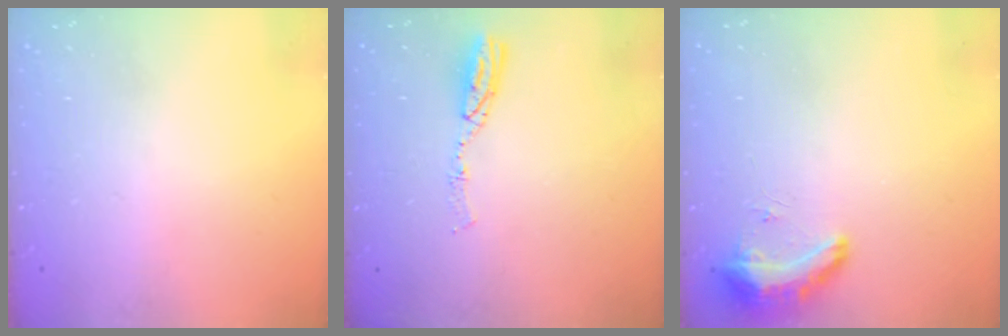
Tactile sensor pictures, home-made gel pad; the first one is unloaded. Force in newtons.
{"total": 5.0, "press": 5.0, "slide": 0.2}
{"total": 17.3, "press": 10.6, "slide": 13.6}